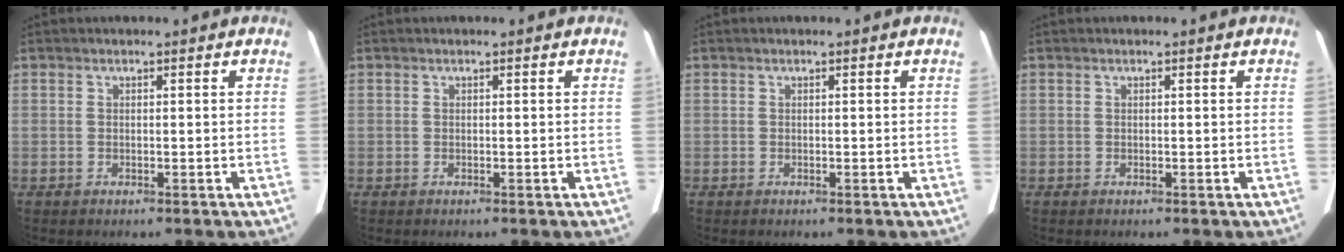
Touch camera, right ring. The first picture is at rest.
{"total": 0.0}
{"total": 0.0}
{"total": 0.0}